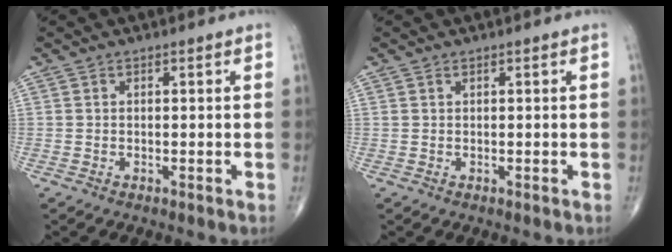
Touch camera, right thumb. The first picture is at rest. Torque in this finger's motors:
{"motor_torque": [-0.20, -0.38, -0.06, -0.03, -0.02]}